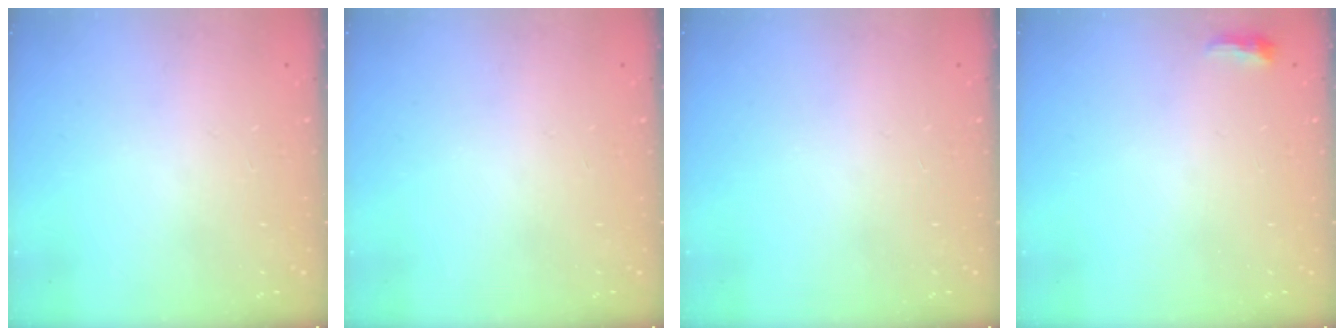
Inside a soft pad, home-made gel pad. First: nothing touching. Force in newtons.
{"total": 0.0}
{"total": 0.0}
{"total": 3.6, "press": 3.4, "slide": 1.0}